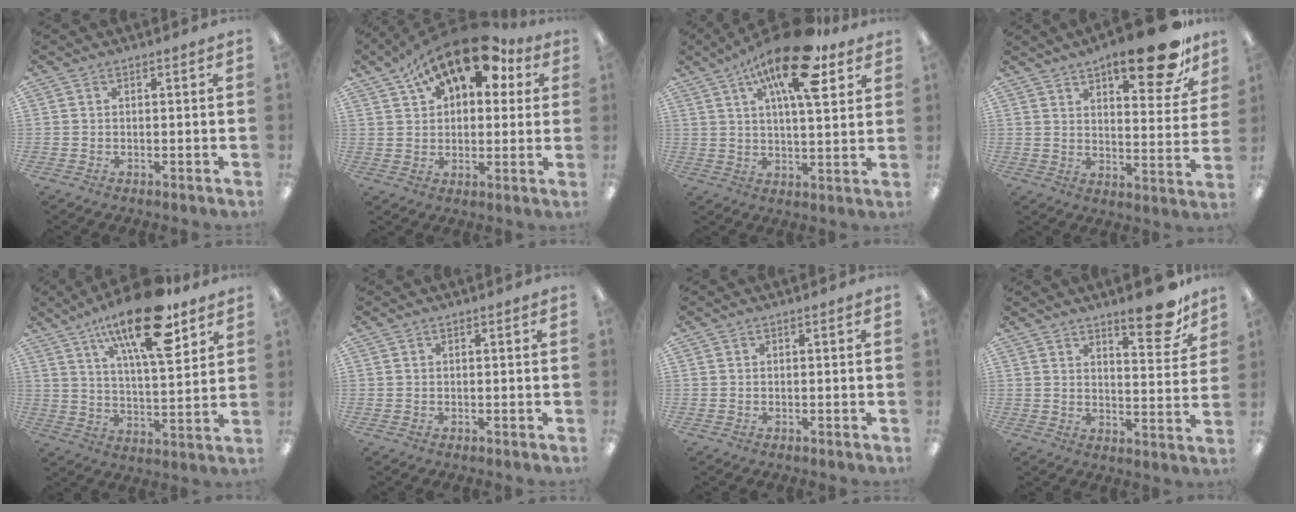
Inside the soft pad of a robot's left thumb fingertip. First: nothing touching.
{"total": 15.6, "force": [9.6, 7.6, 9.6], "torque": [-0.155, -0.044, 0.167]}
{"total": 18.6, "force": [9.9, 6.7, 14.2], "torque": [-0.214, -0.041, 0.153]}
{"total": 17.7, "force": [11.8, 6.0, 11.8], "torque": [-0.148, -0.071, 0.186]}
{"total": 20.2, "force": [12.5, 6.7, 14.3], "torque": [-0.227, -0.064, 0.199]}
{"total": 0.0}
{"total": 0.0}
{"total": 11.6, "force": [8.5, 3.5, 7.1], "torque": [-0.069, -0.061, 0.136]}